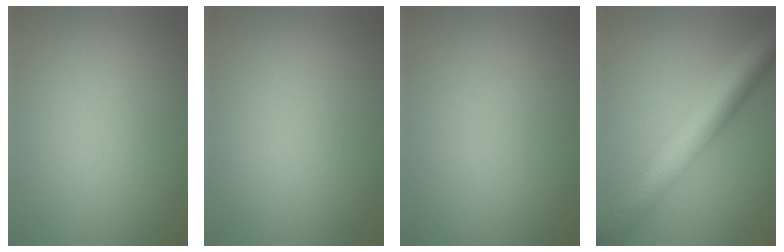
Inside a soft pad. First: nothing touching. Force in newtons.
{"total": 0.0}
{"total": 0.0}
{"total": 8.7, "press": 8.7, "slide": 0.1}